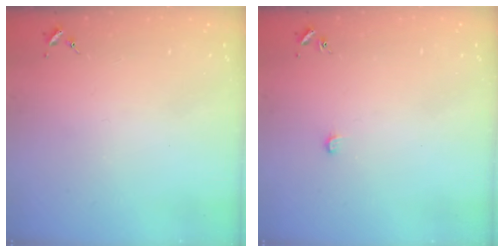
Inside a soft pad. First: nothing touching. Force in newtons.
{"total": 4.0, "press": 4.0, "slide": 0.4}